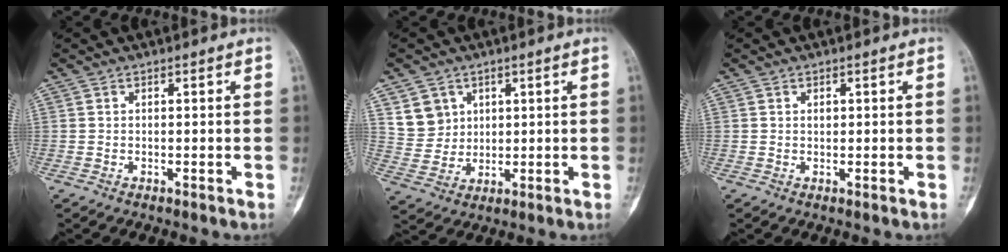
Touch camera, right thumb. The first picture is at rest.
{"total": 6.6, "force": [3.0, 5.7, 1.4], "torque": [0.000, -0.020, 0.064]}
{"total": 0.8, "force": [0.3, 0.6, 0.5], "torque": [-0.006, 0.001, 0.006]}